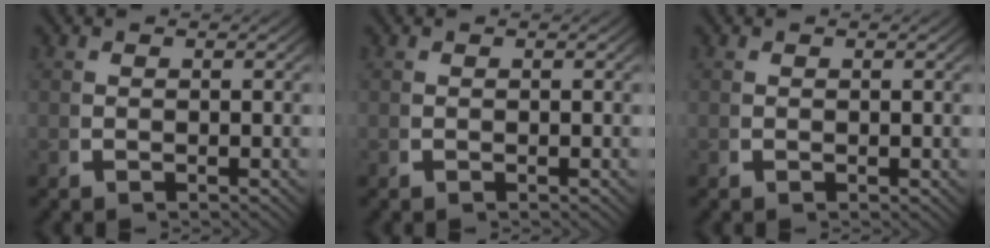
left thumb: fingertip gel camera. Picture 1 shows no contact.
{"total": 0.0}
{"total": 0.0}